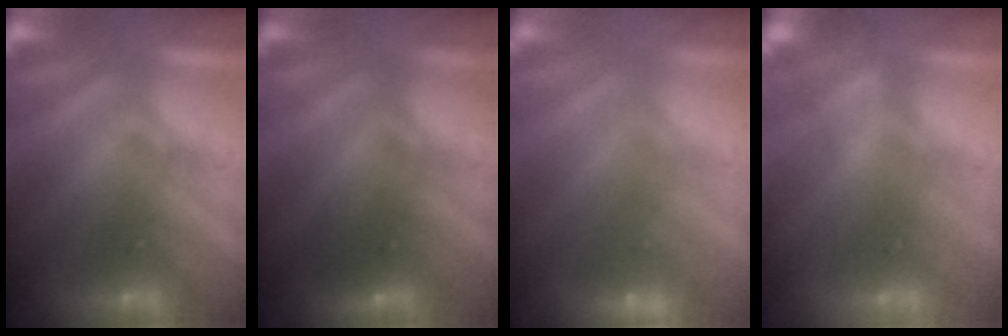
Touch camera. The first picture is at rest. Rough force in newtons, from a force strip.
{"total": 2.7}
{"total": 6.7}
{"total": 3.3}